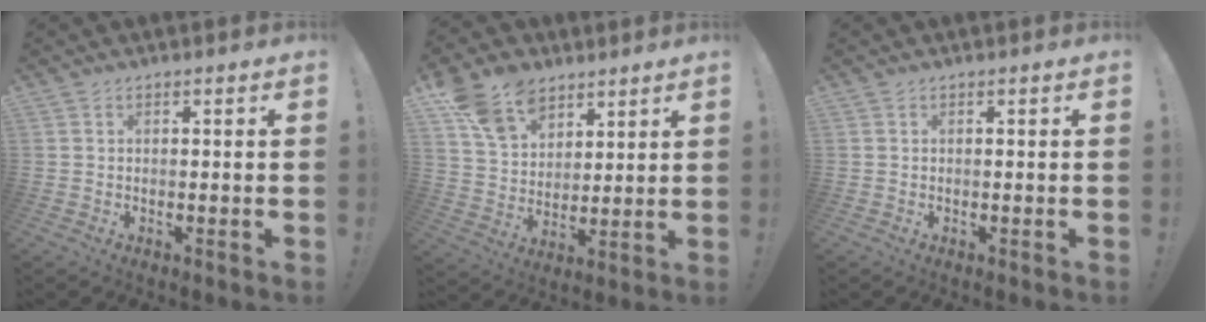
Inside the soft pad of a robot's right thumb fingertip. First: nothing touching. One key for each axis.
{"total": 13.8, "fx": 8.8, "fy": 9.3, "fz": 5.2, "tx": -0.085, "ty": -0.051, "tz": 0.172}
{"total": 0.0}